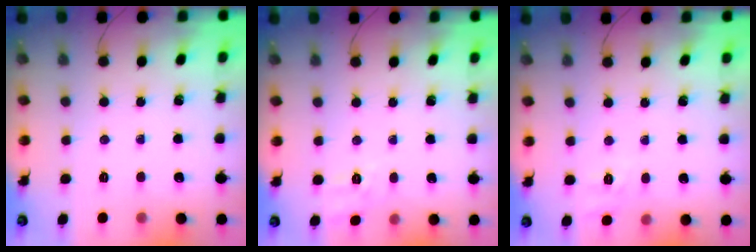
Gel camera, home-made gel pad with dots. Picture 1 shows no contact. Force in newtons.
{"total": 9.1, "press": 8.9, "slide": 2.2}
{"total": 2.3, "press": 1.3, "slide": 1.9}